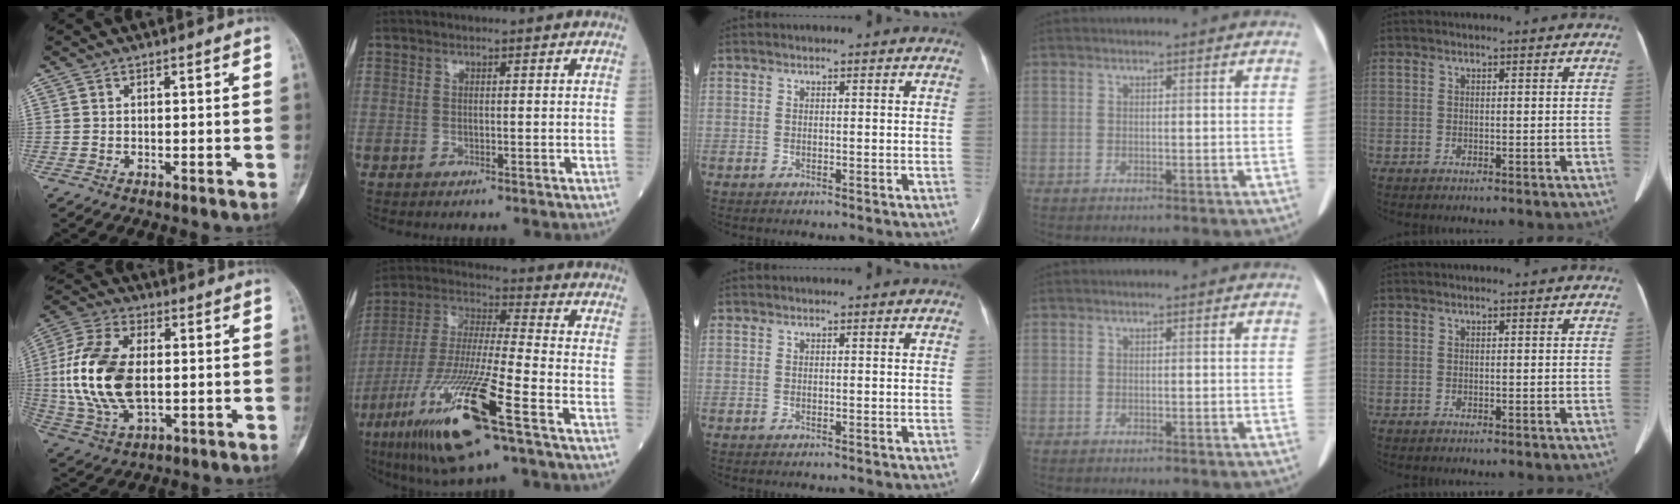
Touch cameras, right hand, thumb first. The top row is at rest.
{"thumb": {"total": 17.9, "force": [0.2, 10.1, 14.8], "torque": [-0.312, 0.002, 0.007]}, "index": {"total": 19.5, "force": [-9.6, 1.5, 16.9], "torque": [-0.366, -0.047, -0.178]}}